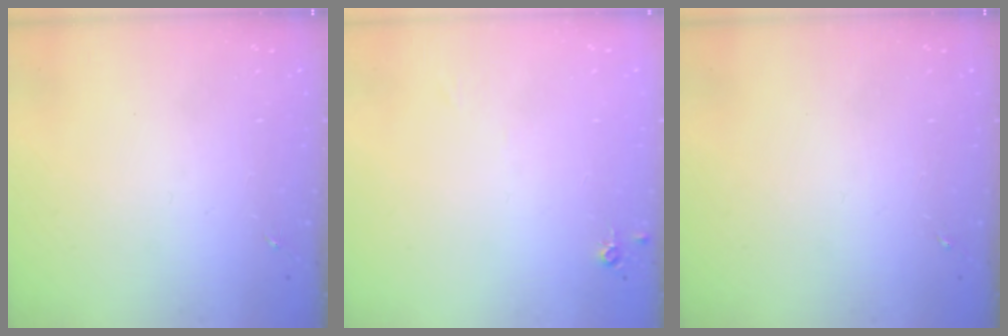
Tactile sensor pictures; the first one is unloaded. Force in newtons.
{"total": 4.7, "press": 4.7, "slide": 0.7}
{"total": 0.0}